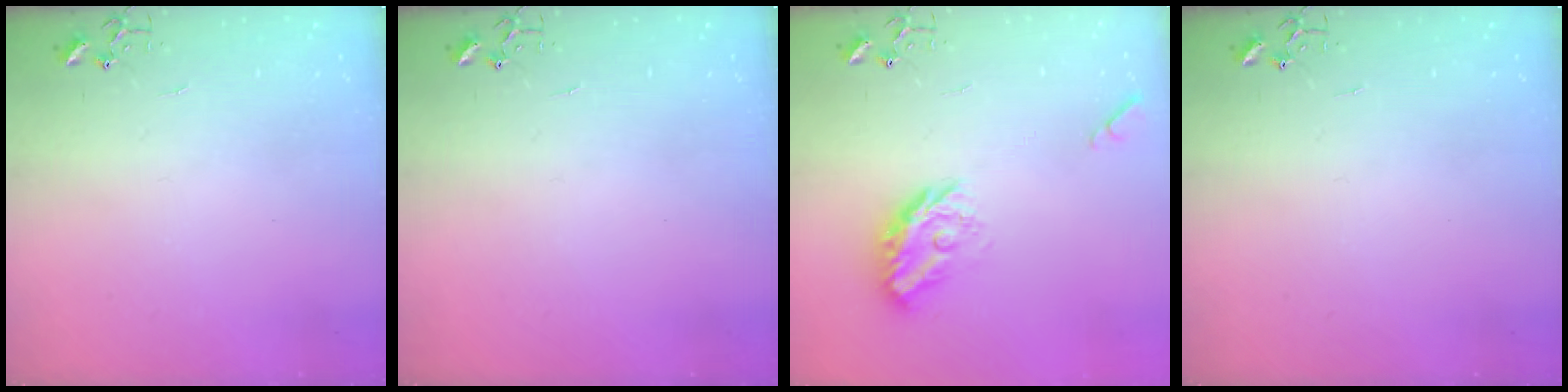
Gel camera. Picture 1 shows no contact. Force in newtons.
{"total": 0.0}
{"total": 11.3, "press": 11.3, "slide": 0.6}
{"total": 0.0}